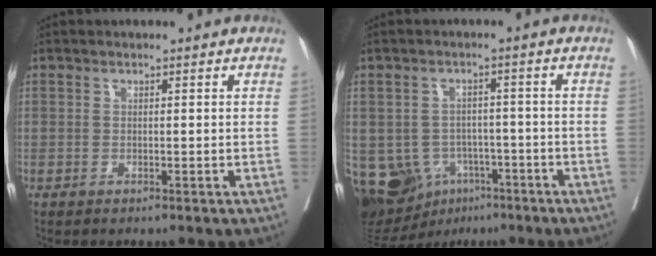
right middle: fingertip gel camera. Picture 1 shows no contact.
{"total": 11.3, "force": [-5.4, 8.7, 4.9], "torque": [-0.091, 0.015, -0.073]}